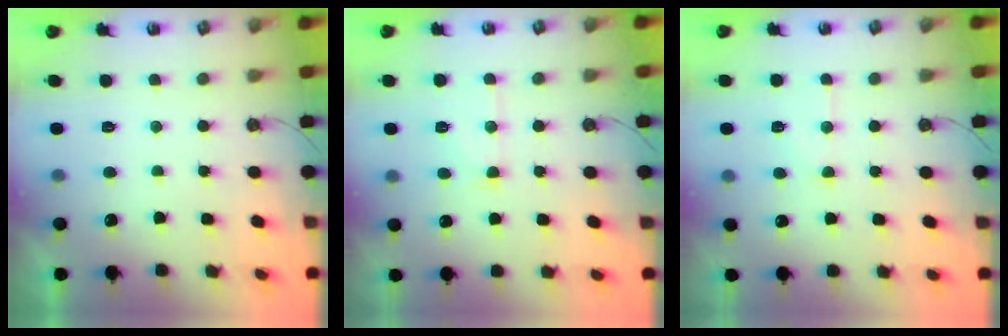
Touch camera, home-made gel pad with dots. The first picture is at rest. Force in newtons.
{"total": 10.7, "press": 10.7, "slide": 0.9}
{"total": 7.2, "press": 7.2, "slide": 0.6}